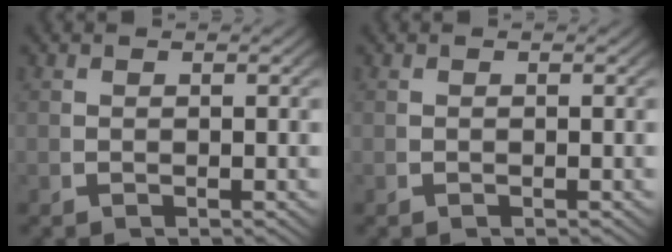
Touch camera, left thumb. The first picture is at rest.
{"total": 0.0}